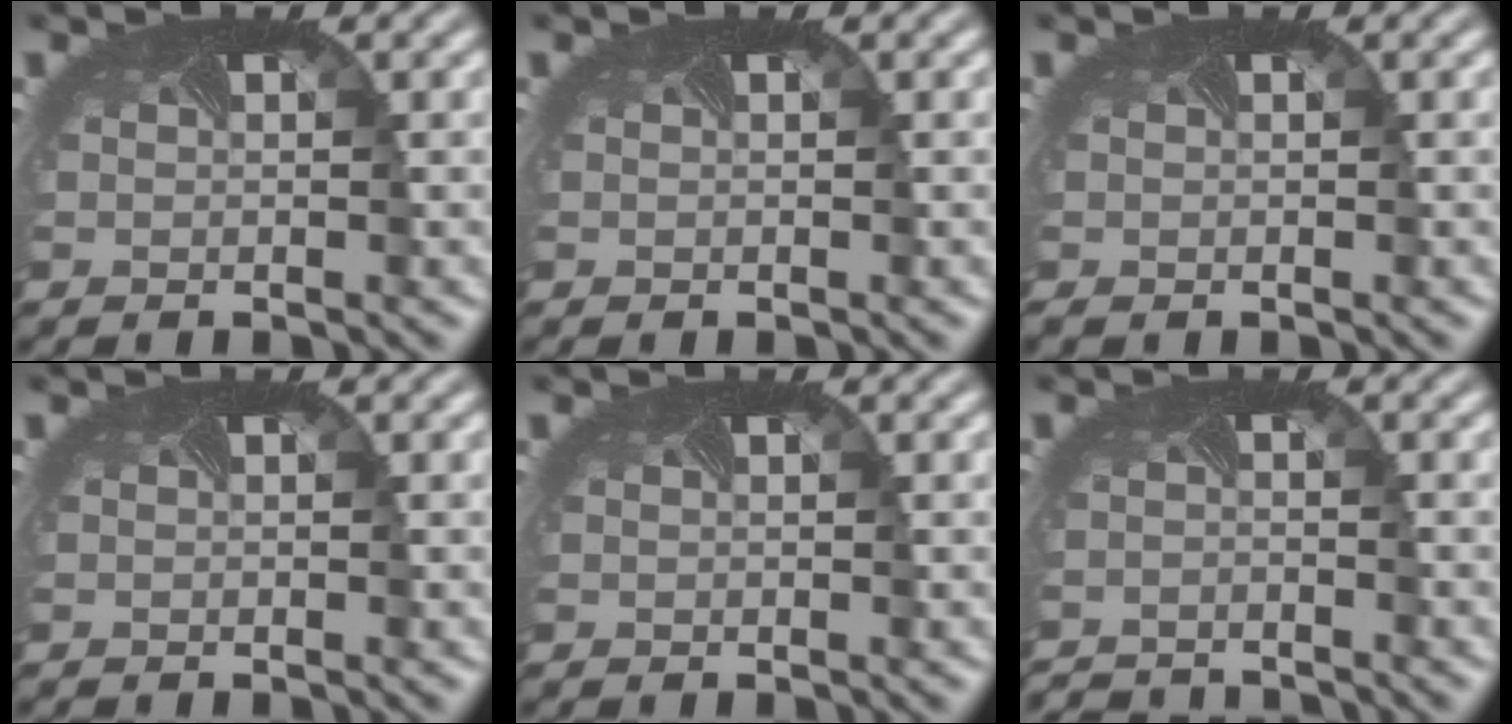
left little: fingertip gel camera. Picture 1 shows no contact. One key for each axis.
{"total": 0.0}
{"total": 1.0, "fx": -0.5, "fy": 0.6, "fz": 0.6, "tx": -0.019, "ty": -0.005, "tz": -0.003}
{"total": 0.0}
{"total": 0.0}
{"total": 3.3, "fx": -3.3, "fy": 0.0, "fz": -0.1, "tx": -0.004, "ty": -0.022, "tz": -0.057}